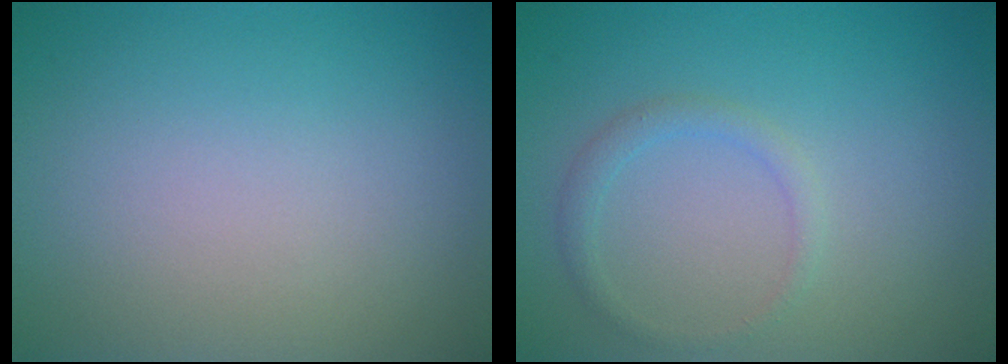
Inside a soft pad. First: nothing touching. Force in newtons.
{"total": 1.4, "press": 1.4, "slide": 0.0}